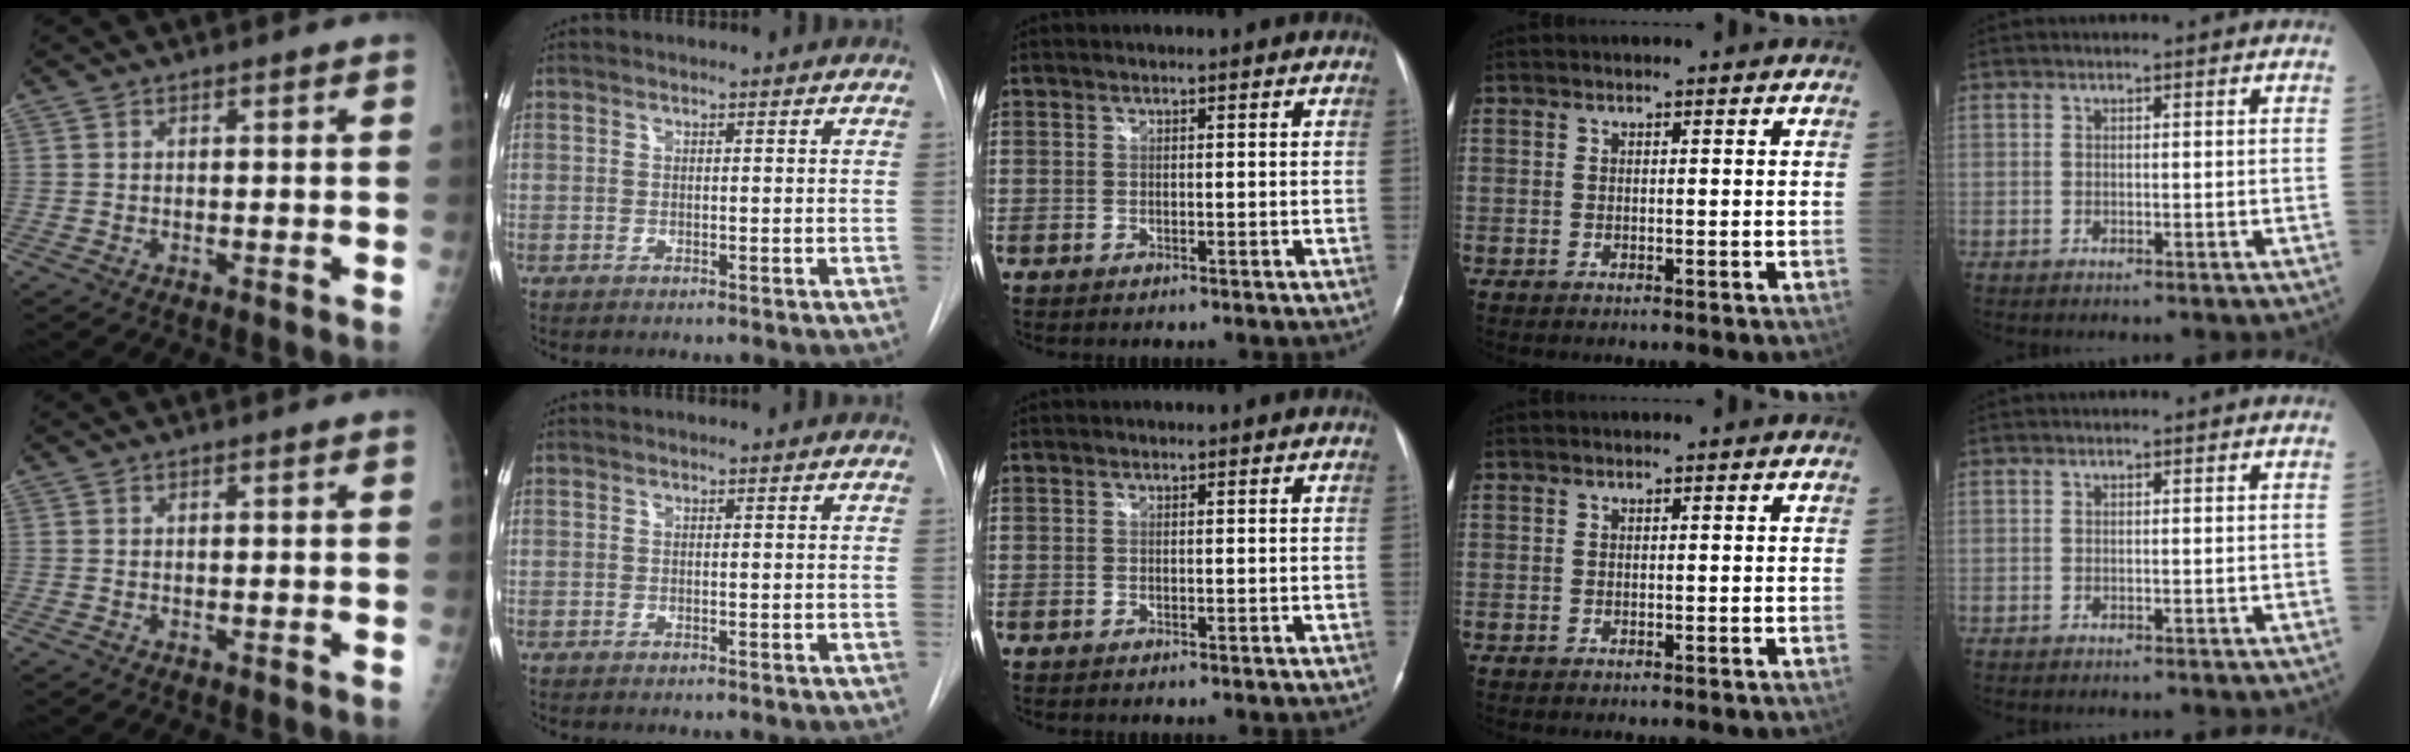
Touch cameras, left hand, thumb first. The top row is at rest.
{}